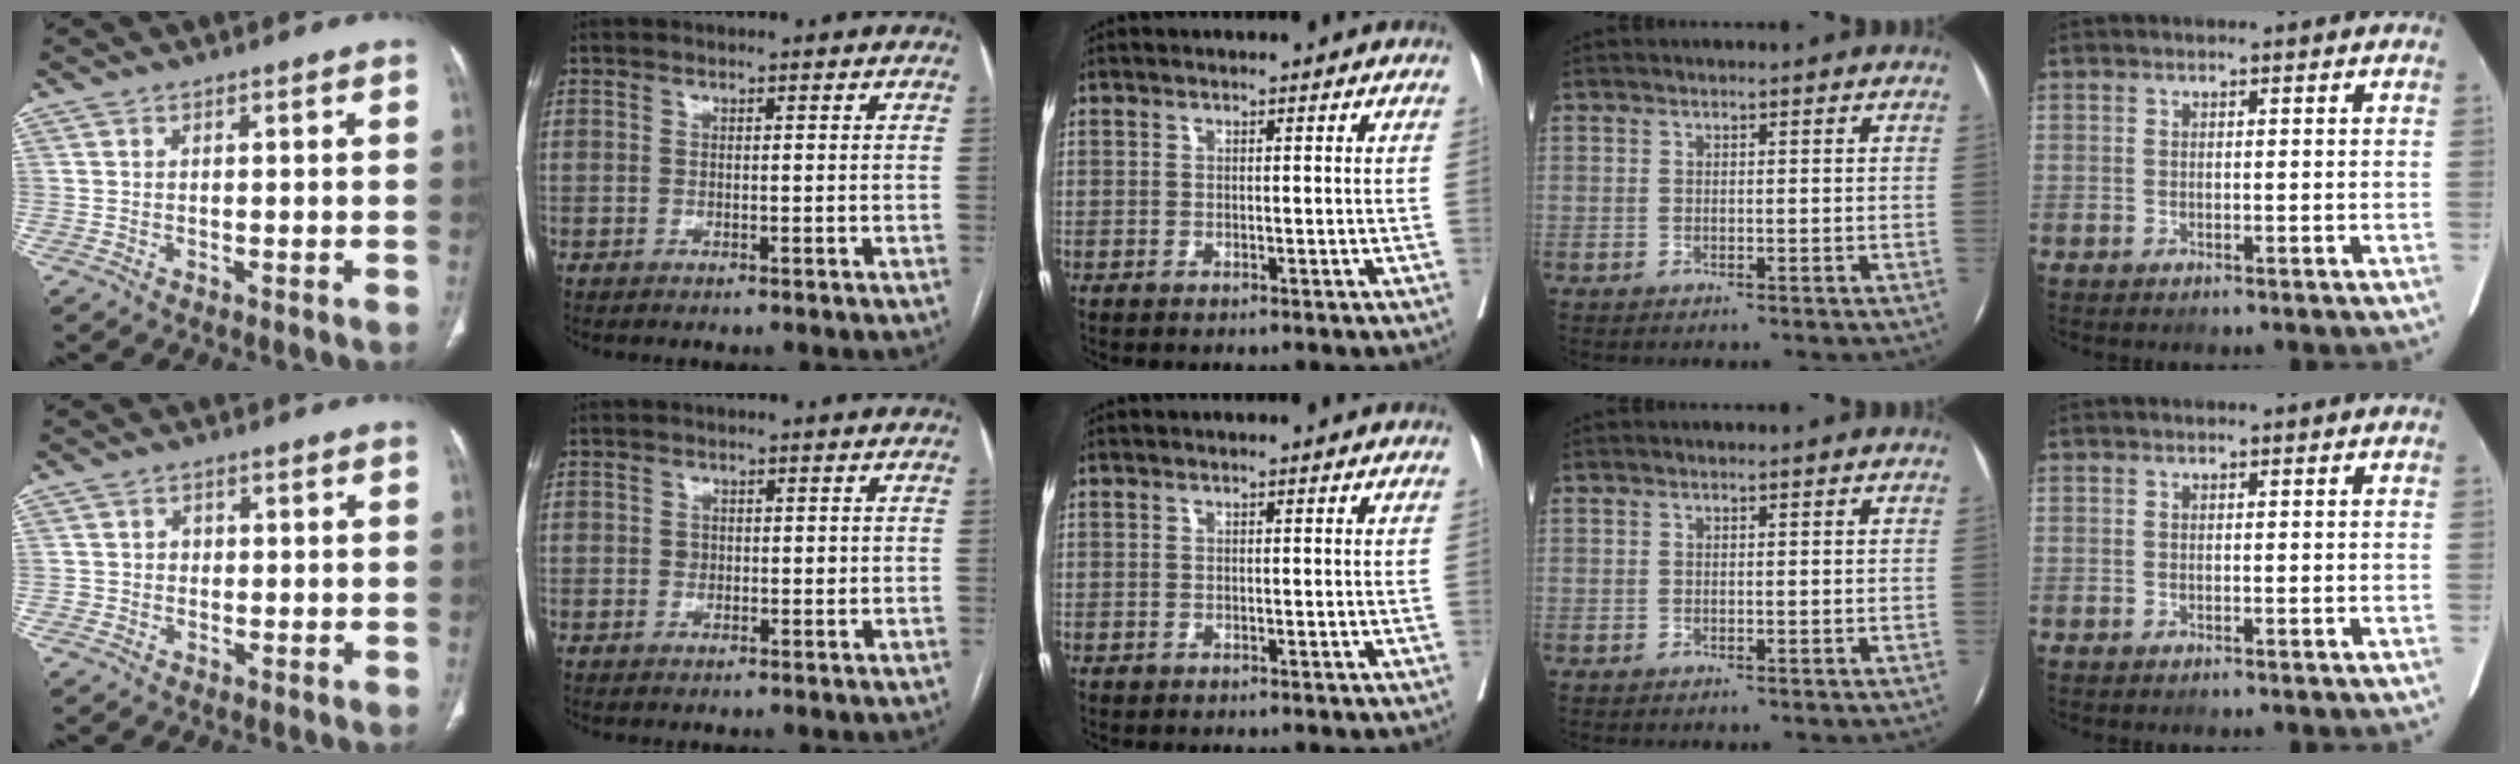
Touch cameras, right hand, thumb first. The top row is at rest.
{"thumb": {"total": 1.9, "force": [-0.2, 1.8, 0.3], "torque": [0.009, 0.008, -0.007]}, "index": {"total": 1.4, "force": [0.1, 1.2, 0.8], "torque": [-0.012, 0.002, 0.001]}}